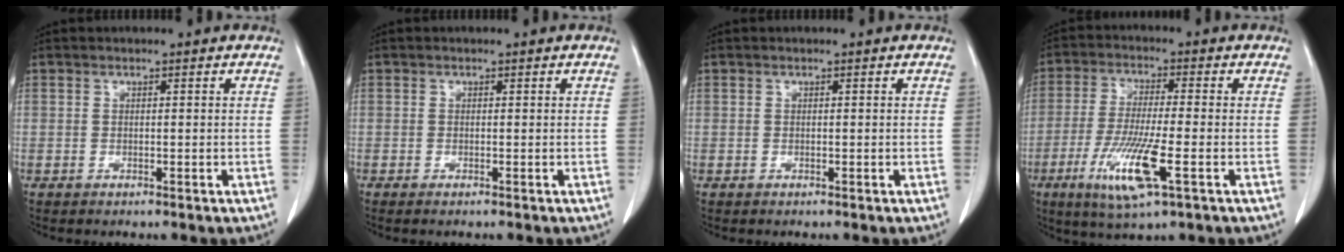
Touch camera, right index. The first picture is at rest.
{"total": 0.5, "force": [-0.5, 0.0, 0.3], "torque": [-0.008, -0.002, -0.008]}
{"total": 0.0}
{"total": 10.8, "force": [-4.1, 0.9, 9.9], "torque": [-0.199, -0.024, -0.074]}